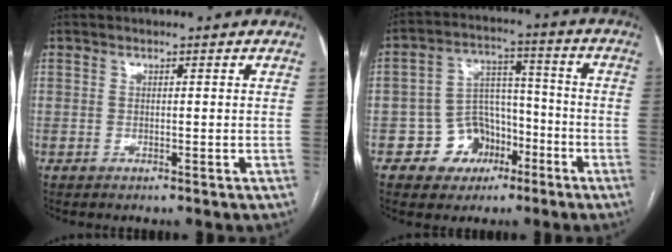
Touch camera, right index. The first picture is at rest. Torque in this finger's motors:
{"motor_torque": [0.70, -0.65, 0.26, 0.00]}